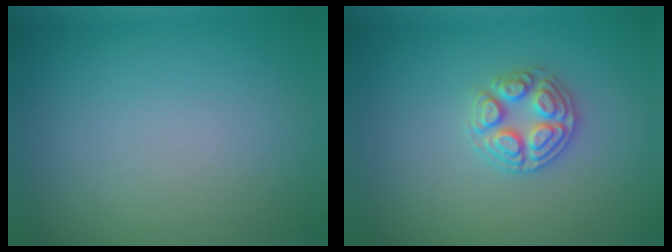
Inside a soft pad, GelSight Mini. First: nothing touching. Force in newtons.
{"total": 2.9, "press": 2.8, "slide": 0.3}